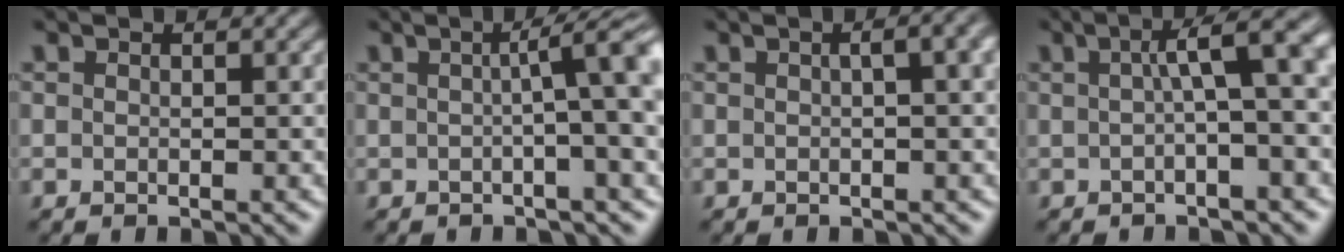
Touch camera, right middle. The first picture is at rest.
{"total": 9.6, "force": [1.3, 2.5, 9.2], "torque": [-0.094, 0.017, 0.009]}
{"total": 7.4, "force": [2.5, 3.5, 6.1], "torque": [-0.027, 0.037, 0.003]}
{"total": 7.2, "force": [0.9, 1.9, 6.9], "torque": [-0.075, 0.022, 0.007]}